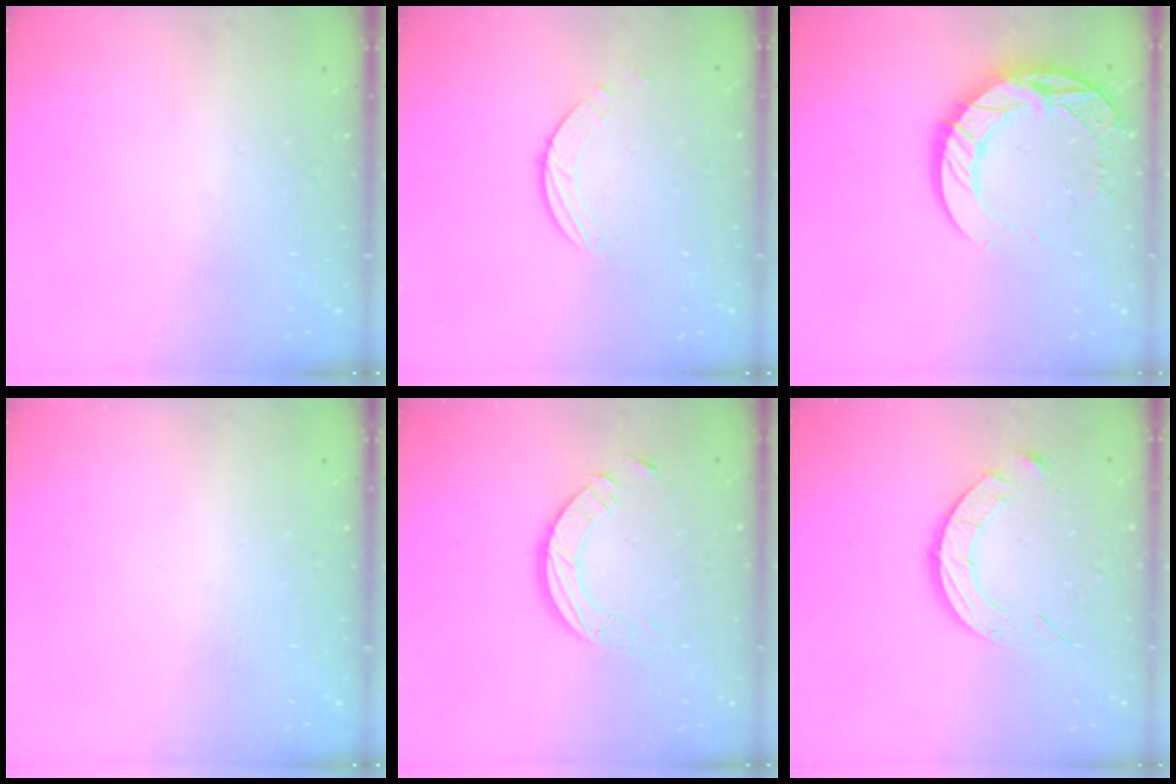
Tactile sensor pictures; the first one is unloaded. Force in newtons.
{"total": 2.0, "press": 2.0, "slide": 0.2}
{"total": 14.7, "press": 14.6, "slide": 1.3}
{"total": 0.0}
{"total": 9.0, "press": 9.0, "slide": 0.8}
{"total": 9.8, "press": 9.8, "slide": 0.9}